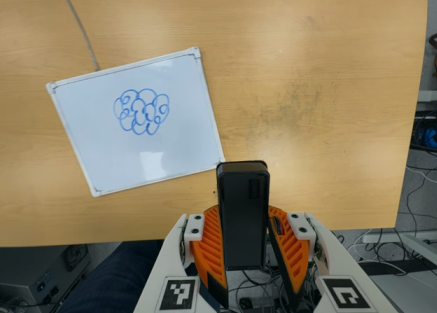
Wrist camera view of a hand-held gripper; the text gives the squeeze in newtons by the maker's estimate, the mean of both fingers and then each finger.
{"total": 5.8, "left": 5.8, "right": 5.7}